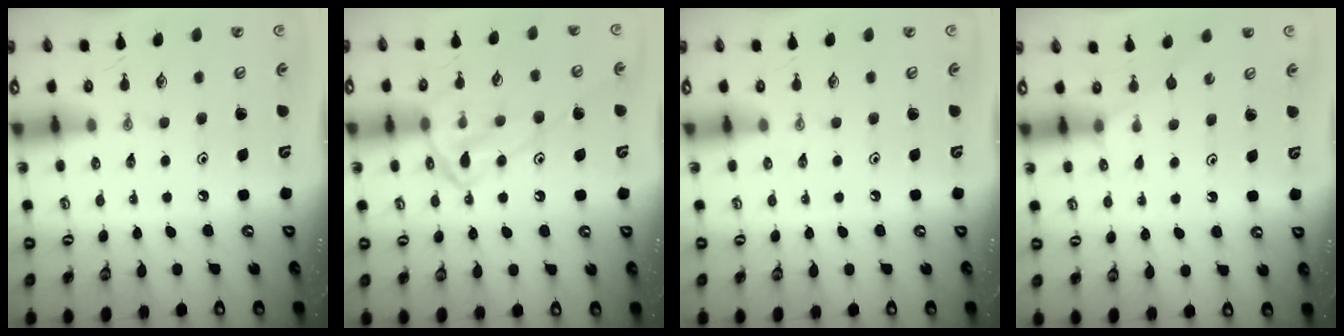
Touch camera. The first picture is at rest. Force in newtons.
{"total": 14.6, "press": 14.5, "slide": 1.1}
{"total": 0.0}
{"total": 4.2, "press": 4.1, "slide": 0.5}